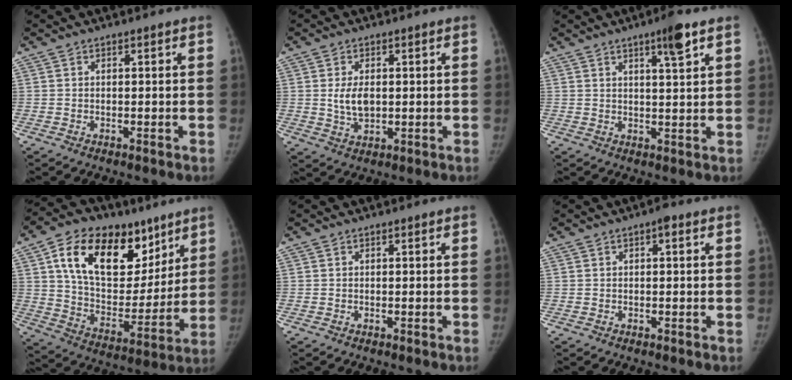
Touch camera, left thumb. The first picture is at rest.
{"total": 4.9, "force": [0.4, 3.0, 3.9], "torque": [-0.068, -0.007, 0.014]}
{"total": 5.5, "force": [3.2, 0.6, 4.4], "torque": [-0.064, -0.017, 0.050]}
{"total": 24.6, "force": [12.0, 14.8, 15.6], "torque": [-0.214, -0.028, 0.204]}
{"total": 0.0}
{"total": 1.5, "force": [0.5, 0.5, 1.3], "torque": [-0.018, 0.004, 0.001]}